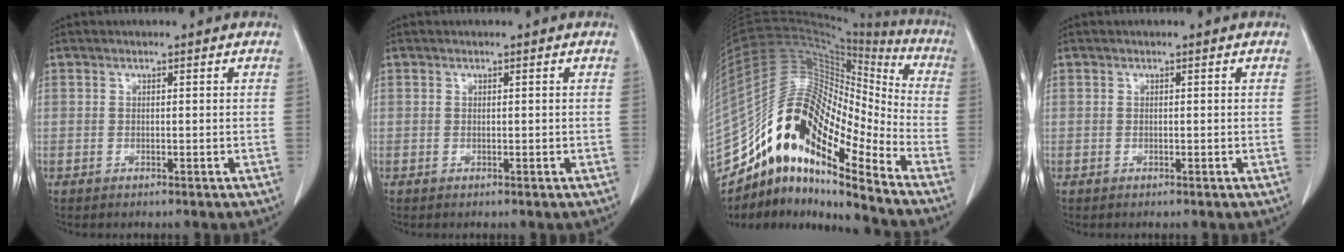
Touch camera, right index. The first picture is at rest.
{"total": 0.0}
{"total": 20.5, "force": [-14.0, 4.7, 14.3], "torque": [-0.268, 0.037, -0.251]}
{"total": 0.0}